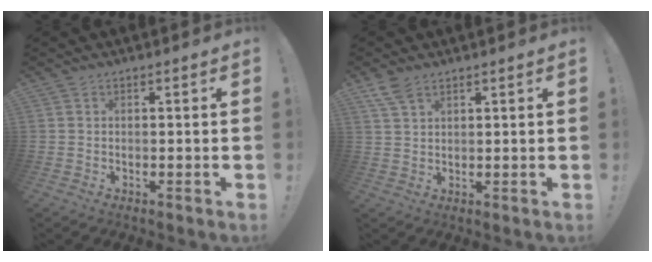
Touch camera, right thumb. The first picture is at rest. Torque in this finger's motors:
{"motor_torque": [-0.23, 0.20, 0.16, -0.07, 0.11]}